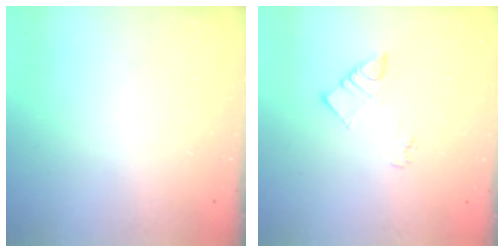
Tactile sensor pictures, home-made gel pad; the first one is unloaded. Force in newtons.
{"total": 3.8, "press": 3.7, "slide": 0.6}